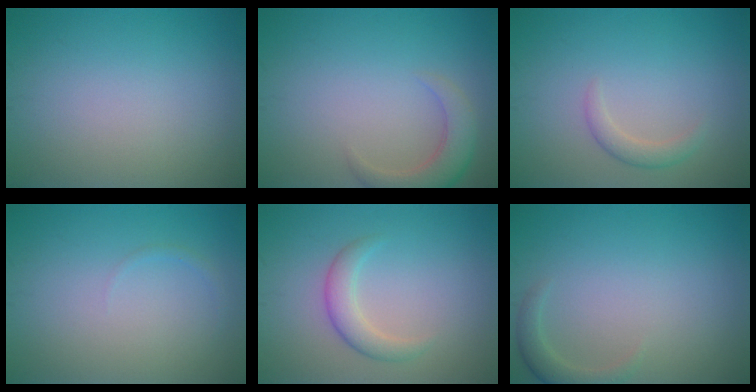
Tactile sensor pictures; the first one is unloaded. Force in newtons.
{"total": 3.5, "press": 3.5, "slide": 0.4}
{"total": 1.6, "press": 1.6, "slide": 0.1}
{"total": 0.5, "press": 0.5, "slide": 0.1}
{"total": 2.4, "press": 2.4, "slide": 0.2}
{"total": 1.8, "press": 1.8, "slide": 0.3}